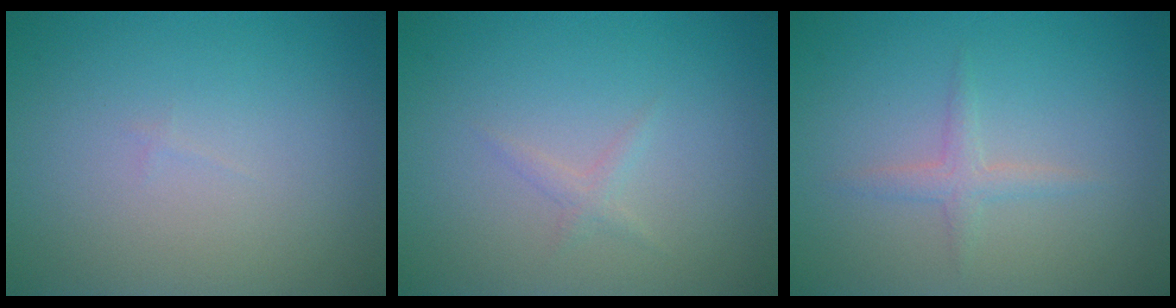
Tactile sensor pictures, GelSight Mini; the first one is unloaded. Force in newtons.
{"total": 0.8, "press": 0.8, "slide": 0.0}
{"total": 1.9, "press": 1.9, "slide": 0.1}